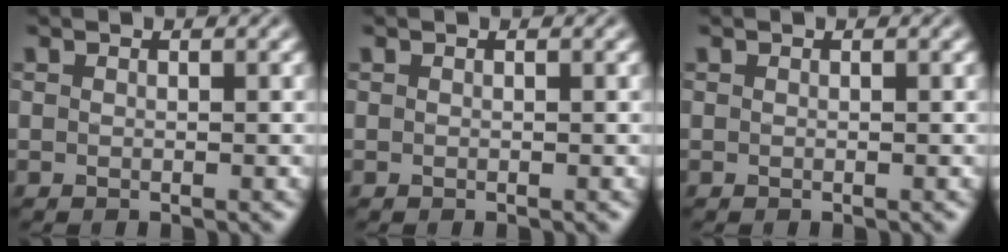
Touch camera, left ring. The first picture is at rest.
{"total": 0.0}
{"total": 0.0}